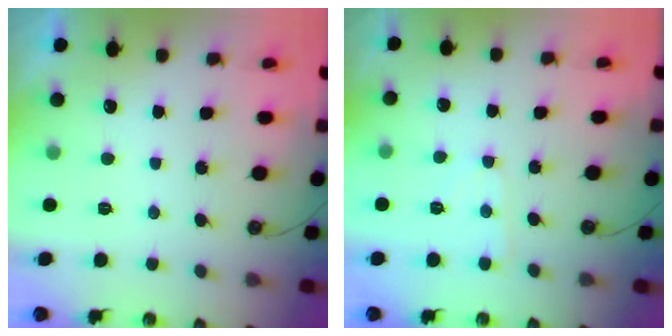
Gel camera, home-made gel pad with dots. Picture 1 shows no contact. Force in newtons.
{"total": 5.1, "press": 5.0, "slide": 0.7}